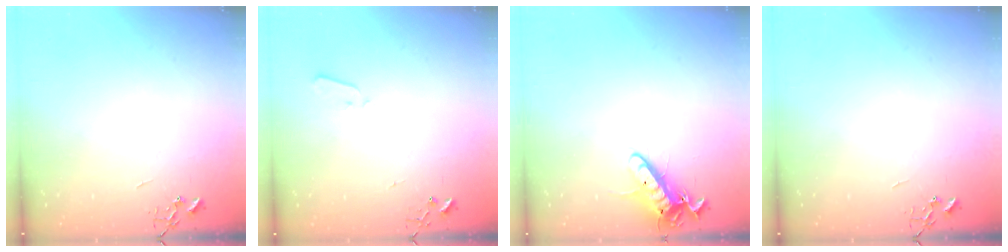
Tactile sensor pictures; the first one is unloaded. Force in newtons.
{"total": 3.3, "press": 3.3, "slide": 0.4}
{"total": 13.1, "press": 12.9, "slide": 2.2}
{"total": 0.0}